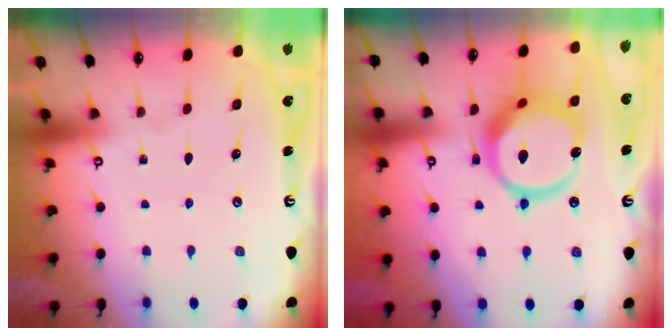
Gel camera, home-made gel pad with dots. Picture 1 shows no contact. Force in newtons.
{"total": 16.7, "press": 16.6, "slide": 2.1}